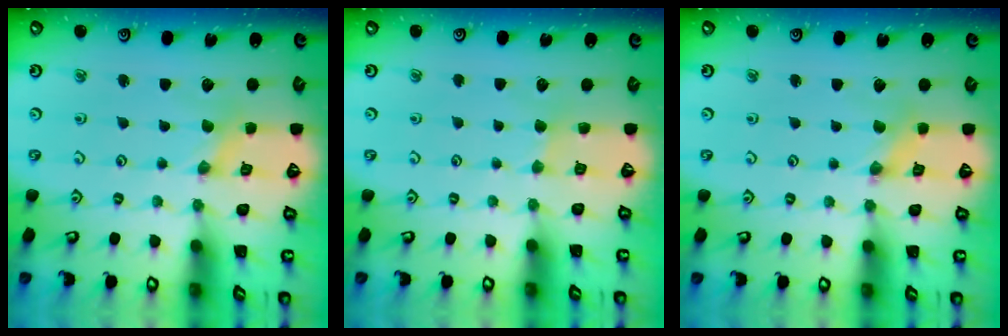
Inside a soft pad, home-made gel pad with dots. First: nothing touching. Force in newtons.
{"total": 2.0, "press": 2.0, "slide": 0.5}
{"total": 0.5, "press": 0.5, "slide": 0.1}